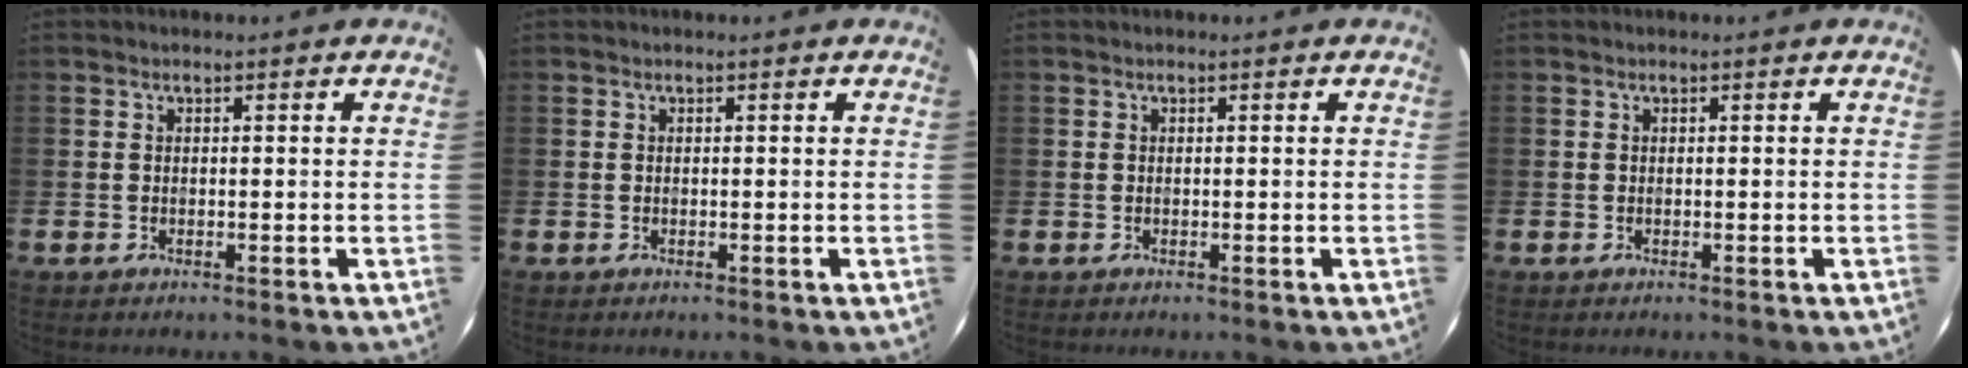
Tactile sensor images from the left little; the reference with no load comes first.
{"total": 0.0}
{"total": 0.0}
{"total": 0.0}